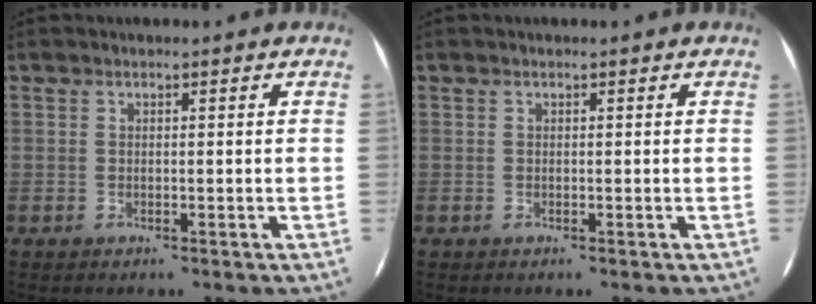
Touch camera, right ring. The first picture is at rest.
{"total": 0.0}